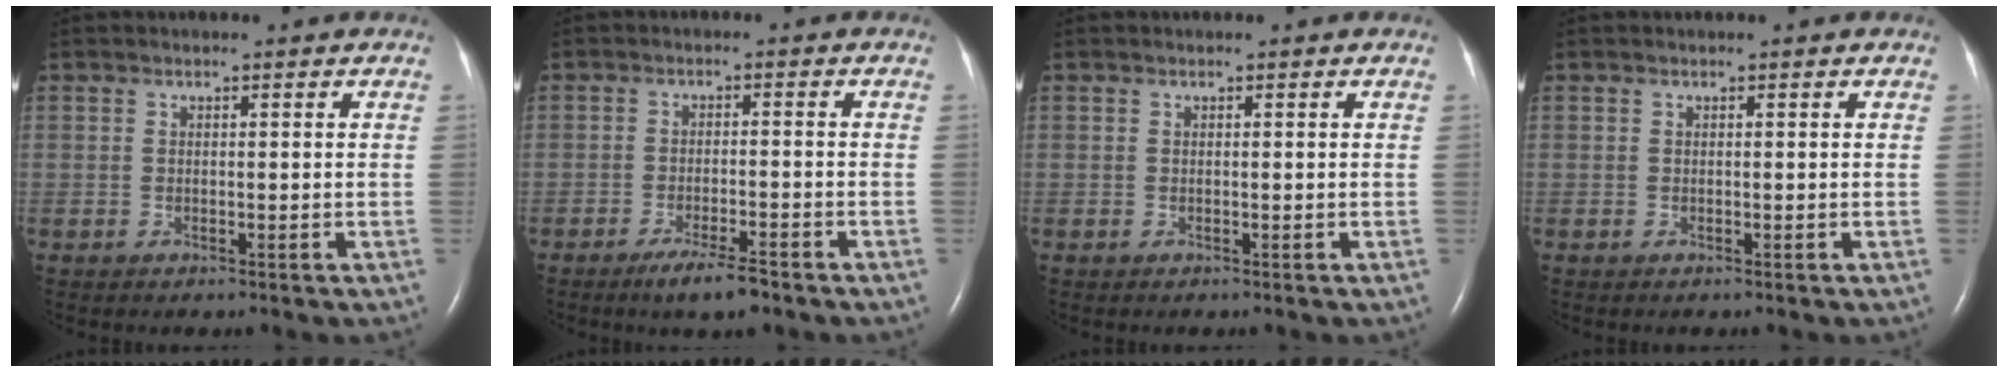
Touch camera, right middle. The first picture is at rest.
{"total": 5.1, "force": [-3.7, 0.6, 3.5], "torque": [-0.068, -0.009, -0.062]}
{"total": 0.0}
{"total": 0.0}